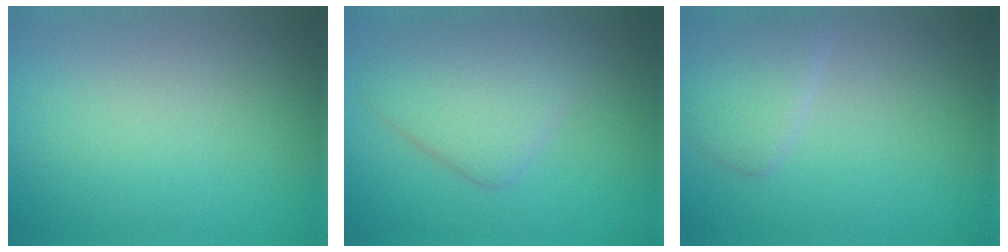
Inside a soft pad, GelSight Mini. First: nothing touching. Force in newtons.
{"total": 4.8, "press": 4.8, "slide": 0.1}
{"total": 2.7, "press": 2.7, "slide": 0.1}